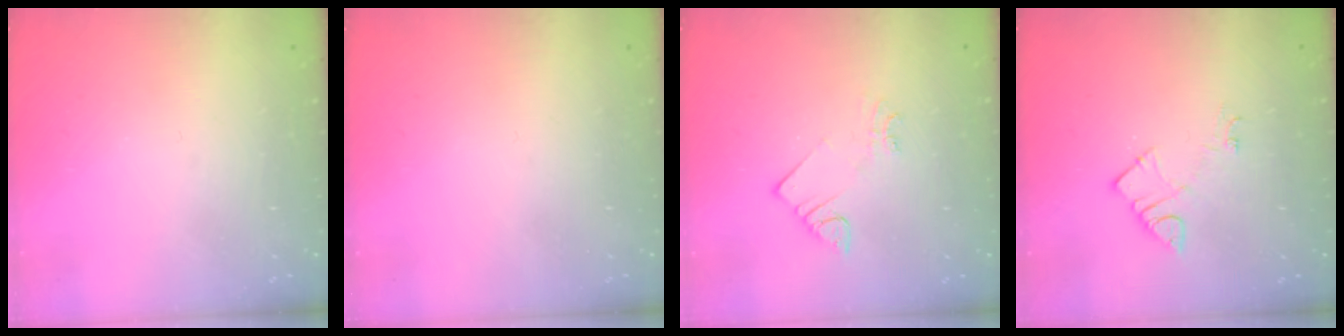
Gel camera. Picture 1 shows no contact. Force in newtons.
{"total": 1.6, "press": 1.6, "slide": 0.1}
{"total": 1.5, "press": 1.4, "slide": 0.3}
{"total": 5.0, "press": 4.9, "slide": 0.8}